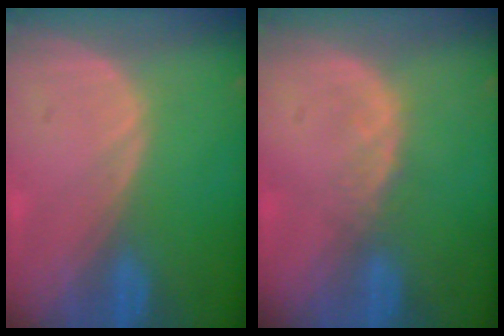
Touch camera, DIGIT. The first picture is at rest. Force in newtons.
{"total": 1.4, "press": 1.4, "slide": 0.2}